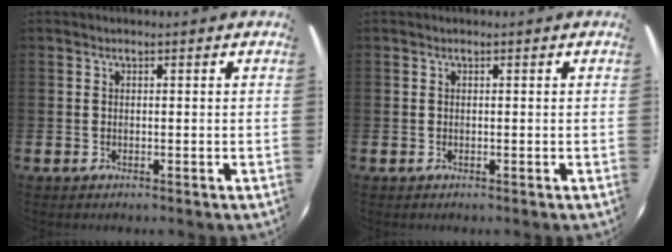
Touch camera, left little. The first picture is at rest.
{"total": 0.0}